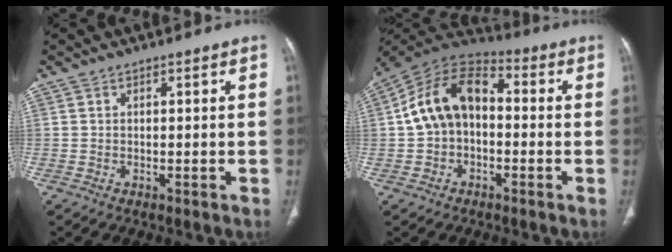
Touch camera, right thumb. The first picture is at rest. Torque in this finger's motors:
{"motor_torque": [0.03, 1.03, 0.40, 0.66, 0.43]}